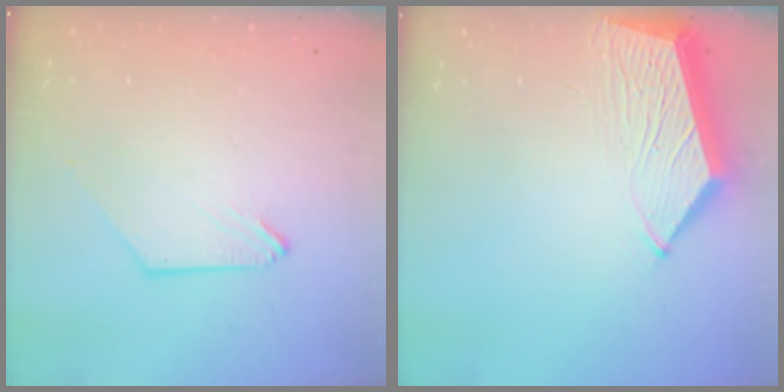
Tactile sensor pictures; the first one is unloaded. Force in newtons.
{"total": 7.5, "press": 7.4, "slide": 1.2}